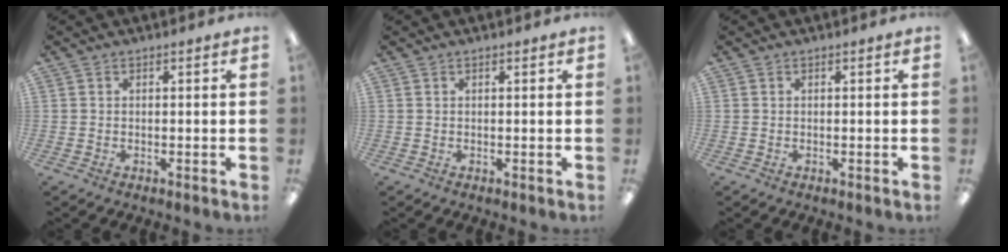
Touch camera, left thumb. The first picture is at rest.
{"total": 0.0}
{"total": 0.0}